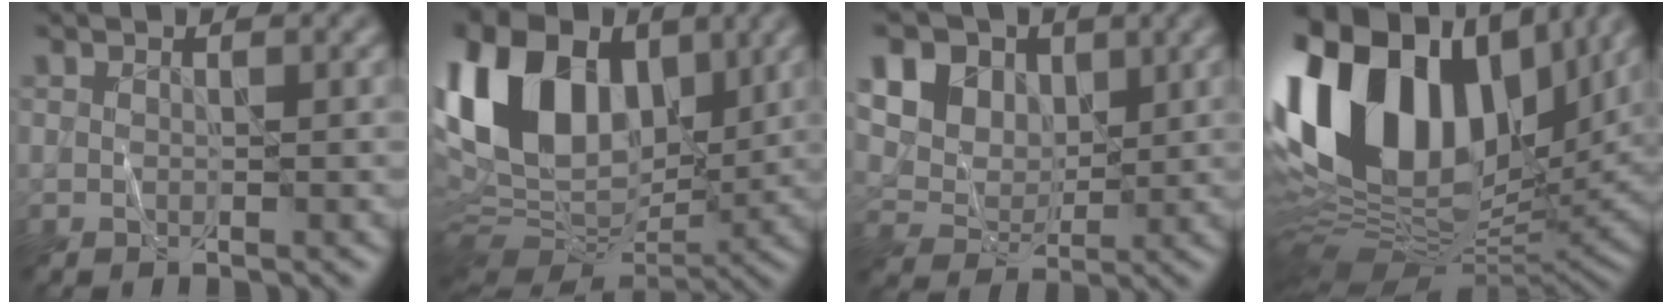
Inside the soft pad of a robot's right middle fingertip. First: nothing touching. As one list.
[{"total": 15.5, "force": [5.0, 10.1, 10.7], "torque": [-0.223, 0.025, 0.080]}, {"total": 13.9, "force": [6.6, 10.3, 6.6], "torque": [-0.159, 0.030, 0.119]}, {"total": 19.4, "force": [5.6, 11.7, 14.4], "torque": [-0.303, 0.028, 0.086]}]